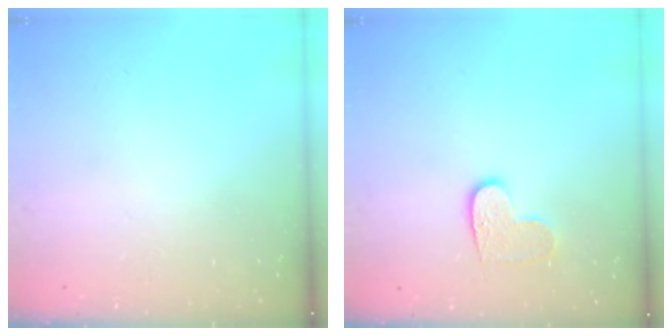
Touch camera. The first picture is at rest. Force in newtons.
{"total": 6.4, "press": 6.4, "slide": 0.3}